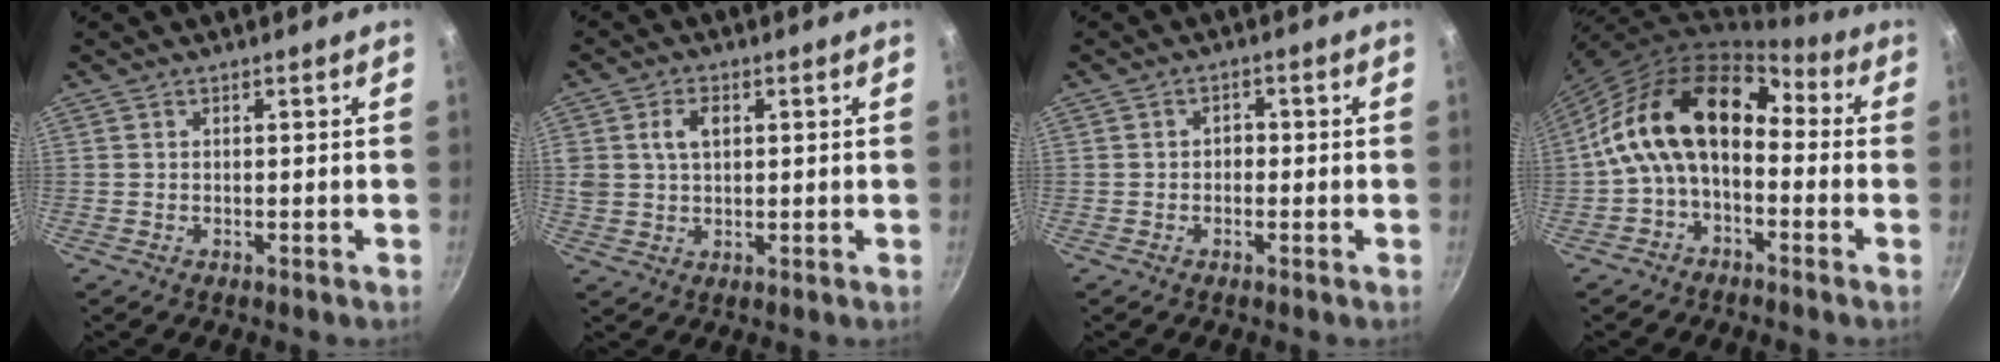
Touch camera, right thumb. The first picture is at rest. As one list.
[{"total": 5.2, "force": [1.5, 3.6, 3.5], "torque": [-0.054, -0.001, 0.029]}, {"total": 1.9, "force": [-0.4, 1.6, 1.0], "torque": [-0.009, 0.007, -0.007]}, {"total": 16.0, "force": [-0.9, 10.2, 12.3], "torque": [-0.198, 0.052, -0.035]}]